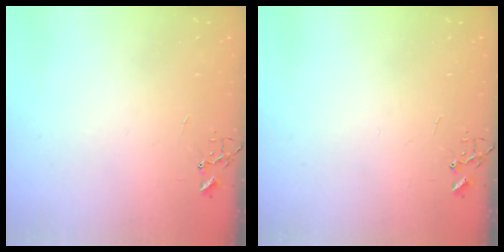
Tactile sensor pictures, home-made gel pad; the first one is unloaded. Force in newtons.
{"total": 0.0}